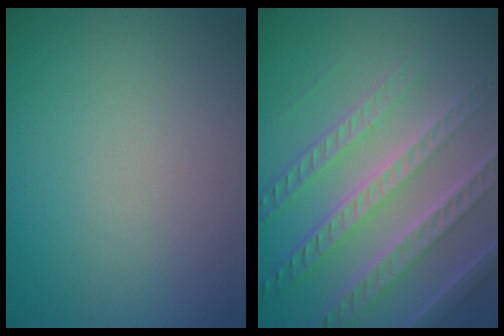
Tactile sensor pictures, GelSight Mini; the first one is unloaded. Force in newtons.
{"total": 7.7, "press": 5.4, "slide": 5.5}